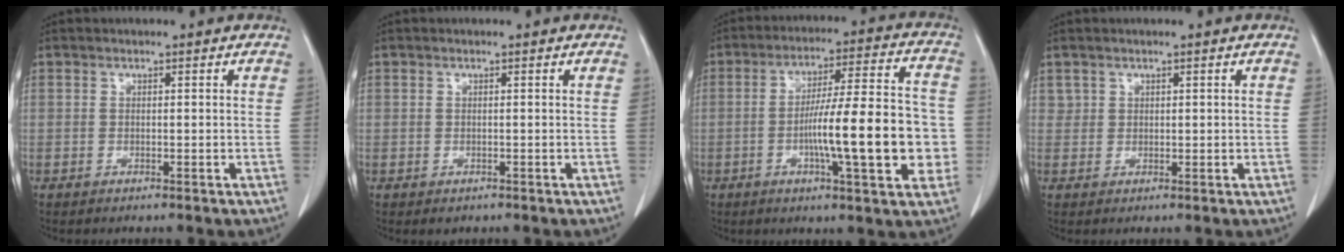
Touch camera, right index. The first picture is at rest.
{"total": 0.8, "force": [-0.3, 0.8, 0.1], "torque": [-0.004, 0.003, 0.001]}
{"total": 16.3, "force": [-2.9, 2.6, 15.8], "torque": [-0.242, 0.019, -0.043]}
{"total": 1.4, "force": [0.9, 1.1, 0.1], "torque": [0.009, 0.001, 0.011]}